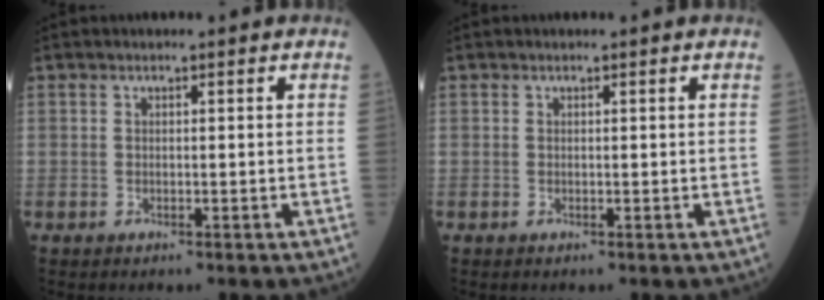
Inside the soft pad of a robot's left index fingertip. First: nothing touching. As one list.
[{"total": 0.0}]